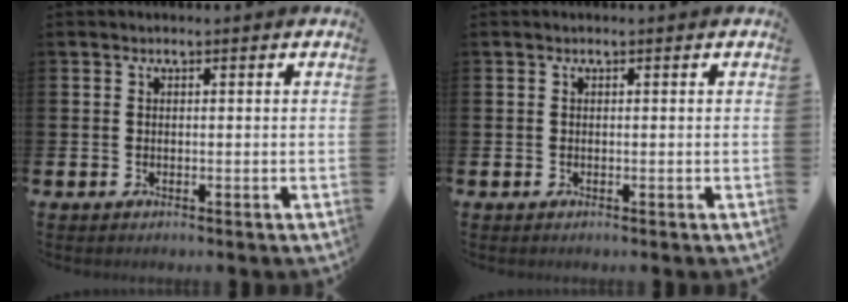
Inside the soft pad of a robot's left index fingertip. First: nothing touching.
{"total": 0.0}